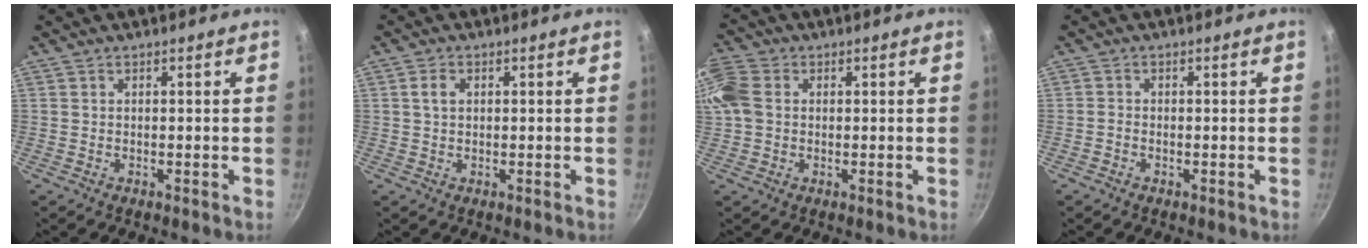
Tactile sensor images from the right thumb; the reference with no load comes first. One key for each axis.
{"total": 2.6, "fx": 0.7, "fy": 1.7, "fz": 1.7, "tx": -0.028, "ty": 0.003, "tz": 0.013}
{"total": 7.7, "fx": 1.3, "fy": 5.8, "fz": 4.9, "tx": -0.108, "ty": 0.016, "tz": 0.016}
{"total": 0.9, "fx": -0.6, "fy": 0.5, "fz": 0.4, "tx": -0.011, "ty": 0.004, "tz": -0.017}